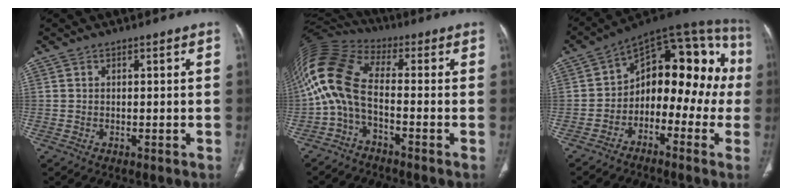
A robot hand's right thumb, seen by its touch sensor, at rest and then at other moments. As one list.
[{"total": 12.4, "force": [-2.7, 5.8, 10.7], "torque": [-0.233, 0.063, -0.067]}, {"total": 18.8, "force": [-2.1, 11.4, 14.9], "torque": [-0.143, 0.079, -0.042]}]